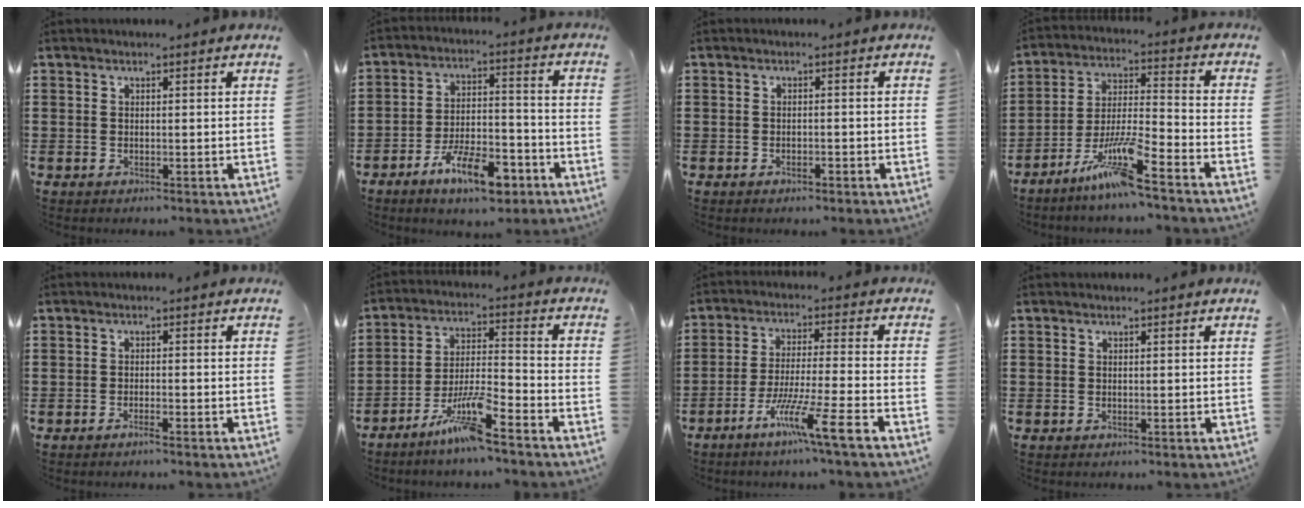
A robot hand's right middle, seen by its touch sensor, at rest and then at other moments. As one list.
[{"total": 10.5, "force": [-6.9, 3.4, 7.1], "torque": [-0.122, 0.016, -0.123]}, {"total": 0.9, "force": [-0.8, 0.3, 0.3], "torque": [-0.009, -0.002, -0.017]}, {"total": 10.3, "force": [-7.5, 0.4, 7.1], "torque": [-0.151, -0.007, -0.150]}, {"total": 1.4, "force": [-1.1, 0.0, 0.9], "torque": [-0.016, -0.004, -0.019]}, {"total": 8.8, "force": [-6.3, 0.8, 6.0], "torque": [-0.136, -0.010, -0.125]}, {"total": 9.0, "force": [-6.0, -0.5, 6.7], "torque": [-0.128, -0.012, -0.115]}, {"total": 0.0}]